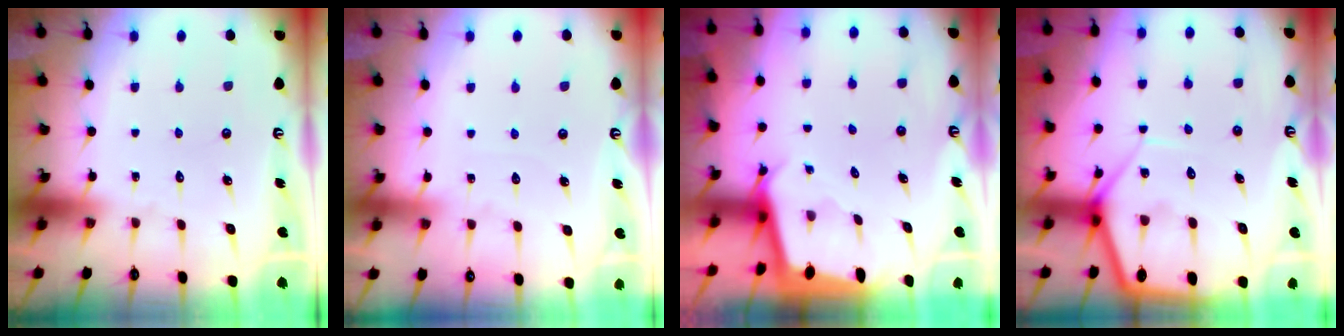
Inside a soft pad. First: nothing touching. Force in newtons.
{"total": 2.4, "press": 2.4, "slide": 0.4}
{"total": 2.2, "press": 2.2, "slide": 0.1}
{"total": 10.1, "press": 10.0, "slide": 0.8}